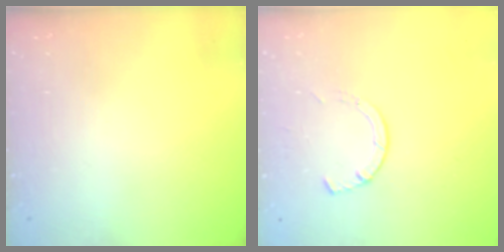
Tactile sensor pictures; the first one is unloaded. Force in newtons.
{"total": 3.6, "press": 3.6, "slide": 0.5}